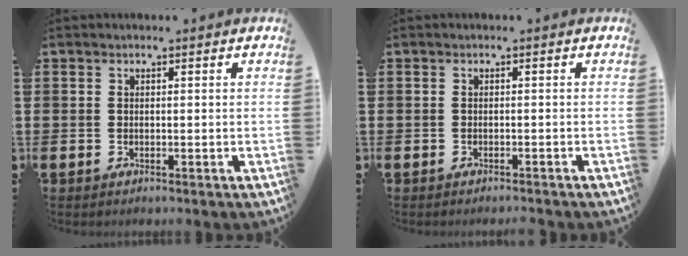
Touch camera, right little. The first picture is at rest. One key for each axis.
{"total": 0.6, "fx": -0.5, "fy": -0.1, "fz": 0.0, "tx": 0.000, "ty": -0.002, "tz": -0.011}